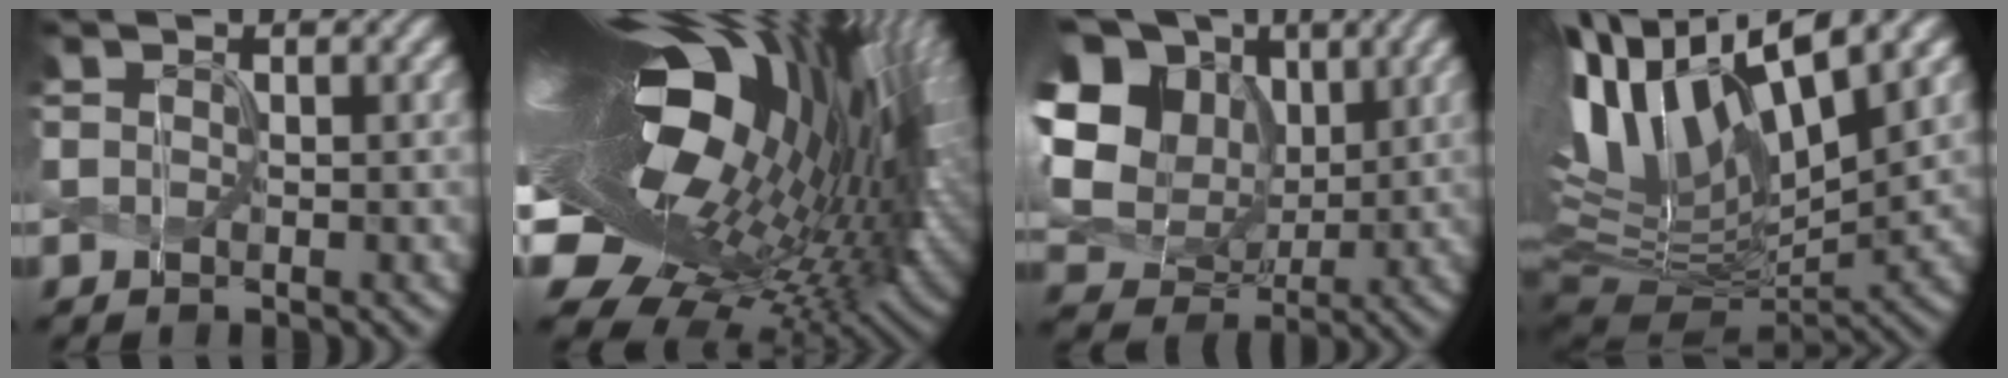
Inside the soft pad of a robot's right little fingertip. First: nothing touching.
{"total": 22.0, "force": [3.7, 10.8, 18.8], "torque": [-0.345, -0.021, 0.052]}
{"total": 15.2, "force": [4.3, 11.9, 8.4], "torque": [-0.213, 0.026, 0.082]}
{"total": 14.6, "force": [5.3, 5.8, 12.3], "torque": [-0.249, 0.023, 0.093]}